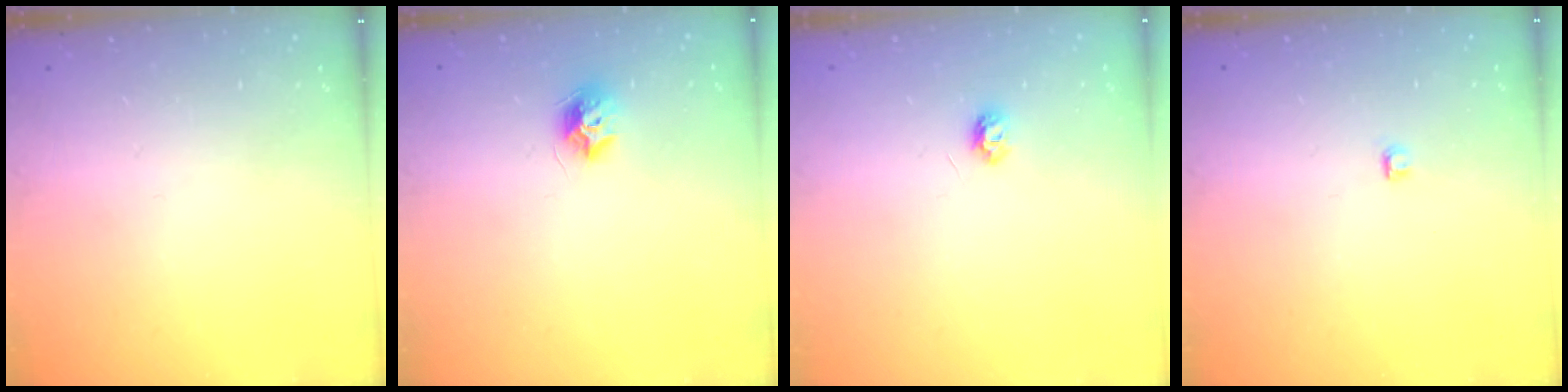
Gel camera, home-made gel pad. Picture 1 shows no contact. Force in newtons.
{"total": 7.9, "press": 7.9, "slide": 0.4}
{"total": 4.3, "press": 4.3, "slide": 0.5}
{"total": 2.8, "press": 2.7, "slide": 0.3}